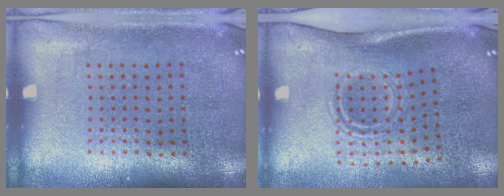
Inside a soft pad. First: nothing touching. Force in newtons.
{"total": 1.9, "press": 1.1, "slide": 1.5}